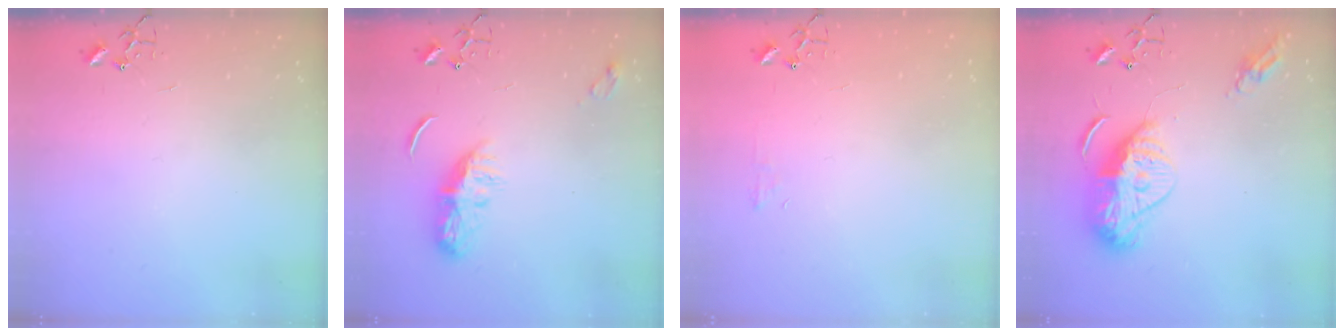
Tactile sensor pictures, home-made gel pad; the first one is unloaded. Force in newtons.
{"total": 8.2, "press": 8.2, "slide": 0.4}
{"total": 4.8, "press": 4.7, "slide": 0.7}
{"total": 14.4, "press": 14.3, "slide": 1.2}